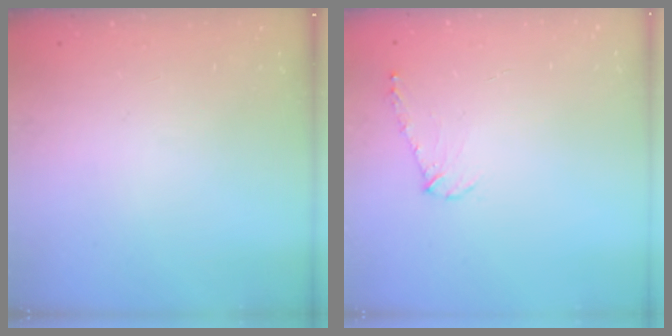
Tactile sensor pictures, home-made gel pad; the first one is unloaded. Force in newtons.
{"total": 7.1, "press": 7.1, "slide": 0.8}